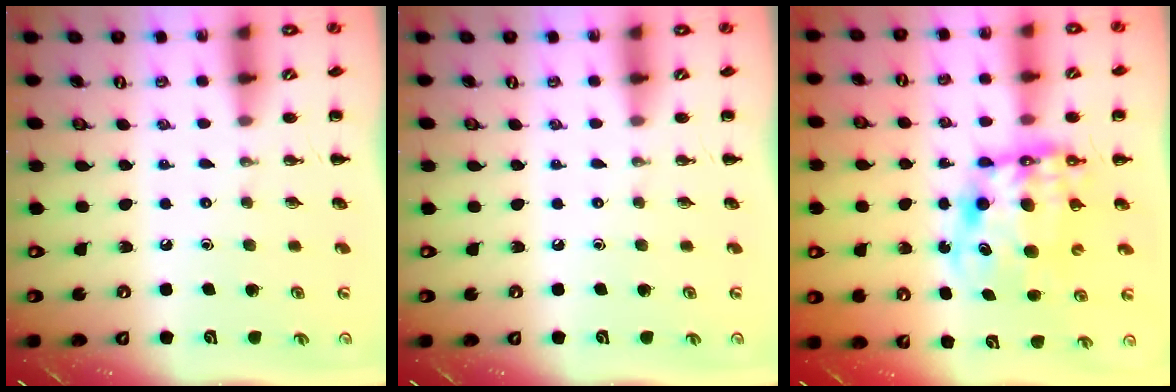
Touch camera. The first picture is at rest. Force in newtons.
{"total": 0.0}
{"total": 11.1, "press": 10.7, "slide": 3.0}